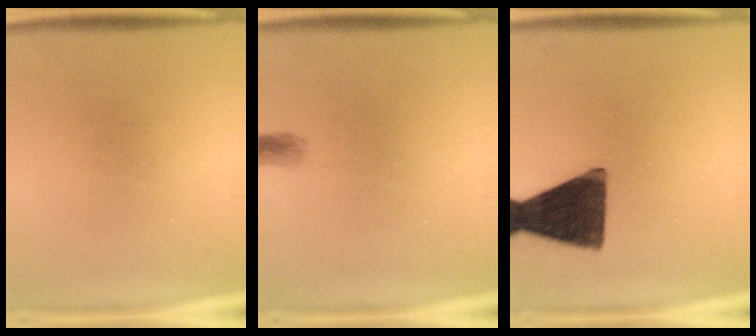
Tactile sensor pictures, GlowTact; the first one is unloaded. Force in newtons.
{"total": 1.4}
{"total": 14.5}